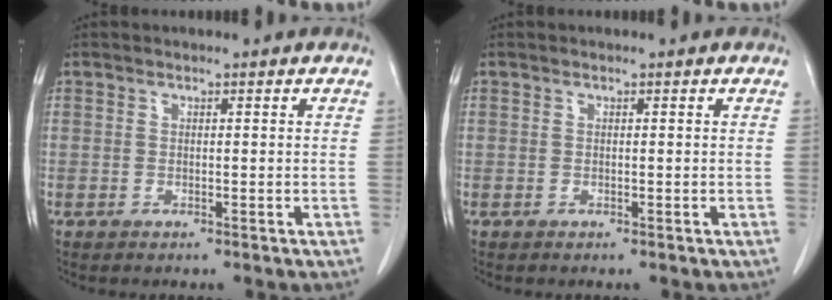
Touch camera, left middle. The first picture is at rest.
{"total": 0.0}